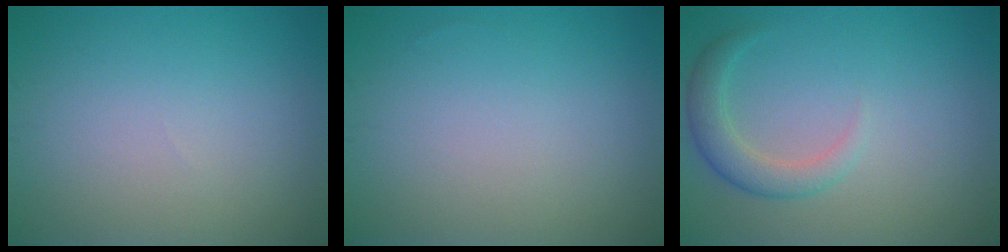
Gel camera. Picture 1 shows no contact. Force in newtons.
{"total": 0.0}
{"total": 2.7, "press": 2.7, "slide": 0.1}